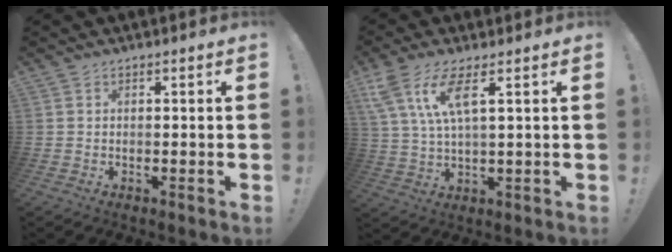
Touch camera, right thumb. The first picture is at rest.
{"total": 10.2, "force": [4.9, 2.9, 8.4], "torque": [-0.167, -0.013, 0.089]}